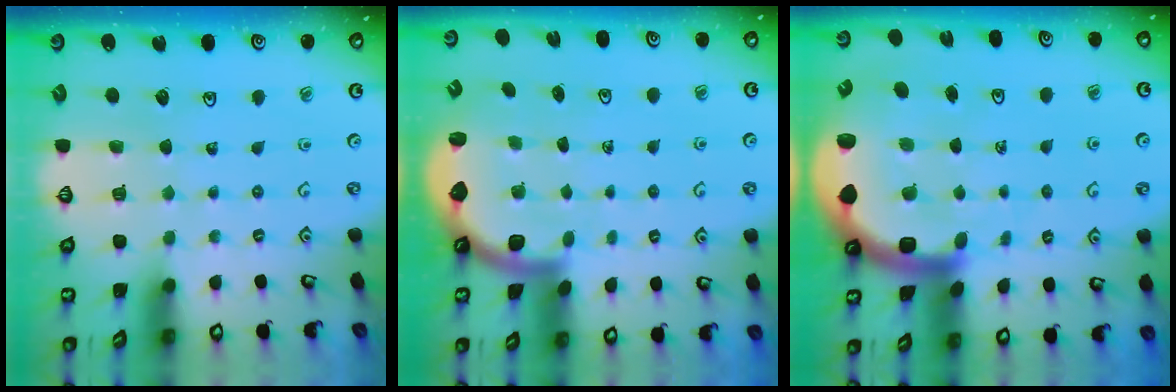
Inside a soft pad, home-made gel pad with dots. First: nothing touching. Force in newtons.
{"total": 2.3, "press": 2.3, "slide": 0.4}
{"total": 10.8, "press": 10.6, "slide": 2.1}